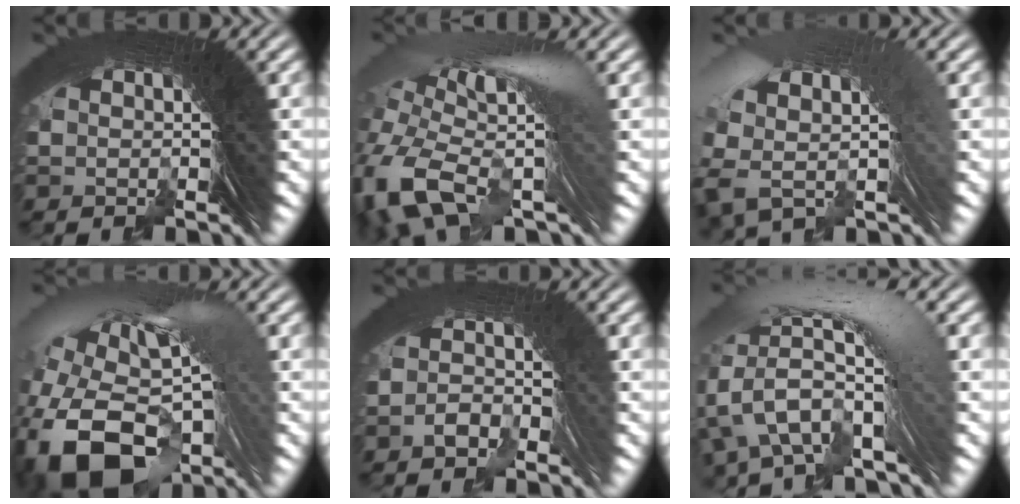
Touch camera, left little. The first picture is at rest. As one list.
[{"total": 6.2, "force": [-1.2, 2.8, 5.4], "torque": [-0.108, -0.010, -0.012]}, {"total": 3.7, "force": [0.3, 1.7, 3.3], "torque": [-0.060, 0.009, 0.013]}, {"total": 10.5, "force": [-4.0, 6.5, 7.2], "torque": [-0.167, -0.041, -0.040]}, {"total": 1.8, "force": [-1.5, 0.6, 0.7], "torque": [-0.012, 0.006, -0.032]}, {"total": 5.3, "force": [0.6, 2.4, 4.7], "torque": [-0.085, 0.017, 0.003]}]